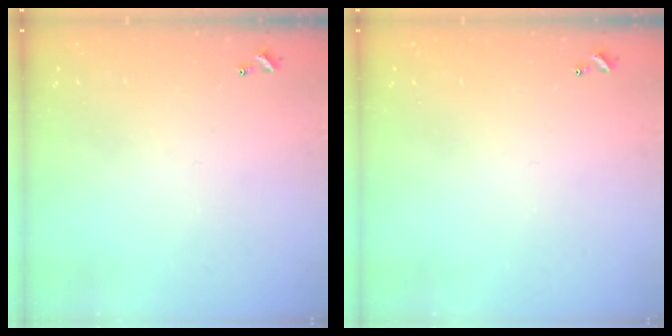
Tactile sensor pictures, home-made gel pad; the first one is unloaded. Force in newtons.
{"total": 0.0}